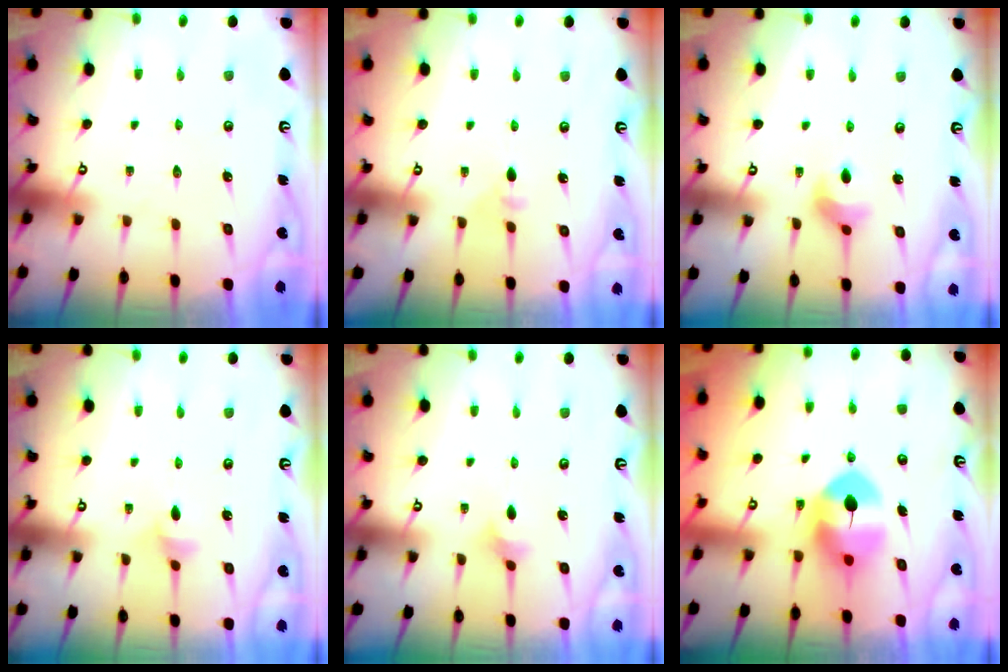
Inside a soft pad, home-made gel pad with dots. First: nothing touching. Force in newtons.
{"total": 3.6, "press": 3.6, "slide": 0.7}
{"total": 6.7, "press": 6.5, "slide": 1.3}
{"total": 2.9, "press": 2.9, "slide": 0.5}
{"total": 1.8, "press": 1.7, "slide": 0.5}
{"total": 9.4, "press": 9.3, "slide": 1.1}